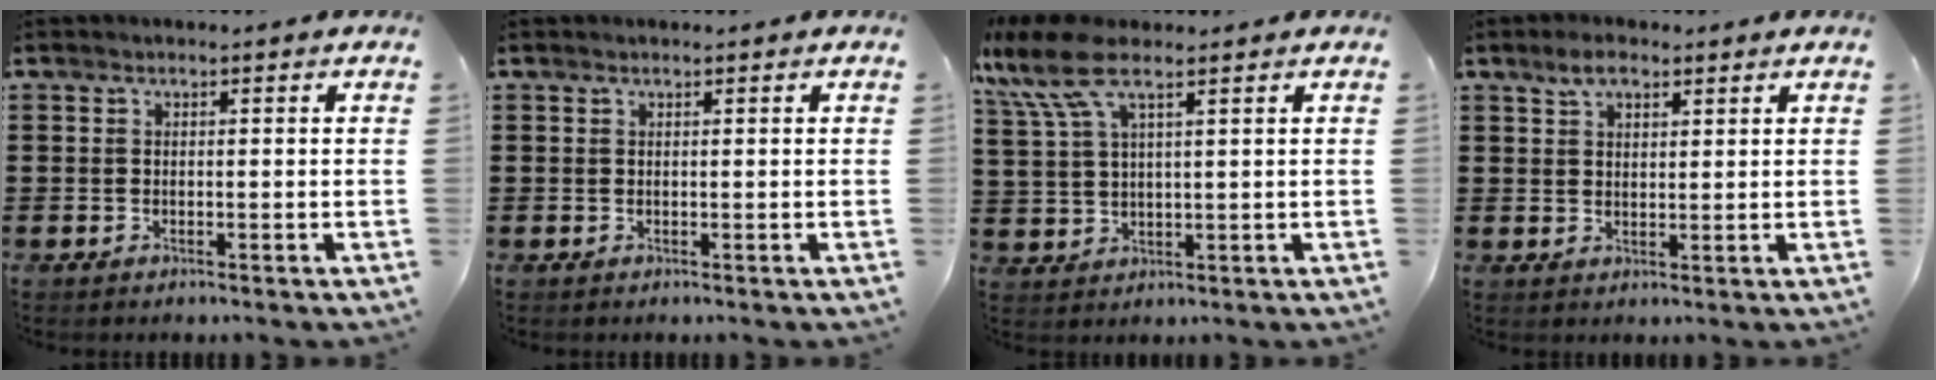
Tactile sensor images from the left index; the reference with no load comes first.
{"total": 0.0}
{"total": 8.8, "force": [5.3, 3.2, 6.3], "torque": [-0.156, -0.012, 0.093]}
{"total": 3.8, "force": [2.6, 1.8, 2.1], "torque": [-0.040, 0.003, 0.044]}